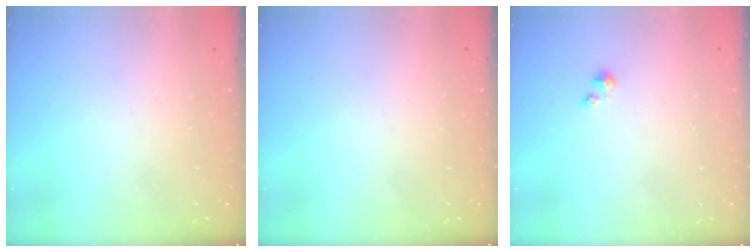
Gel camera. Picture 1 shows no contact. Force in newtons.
{"total": 0.0}
{"total": 1.4, "press": 1.3, "slide": 0.3}